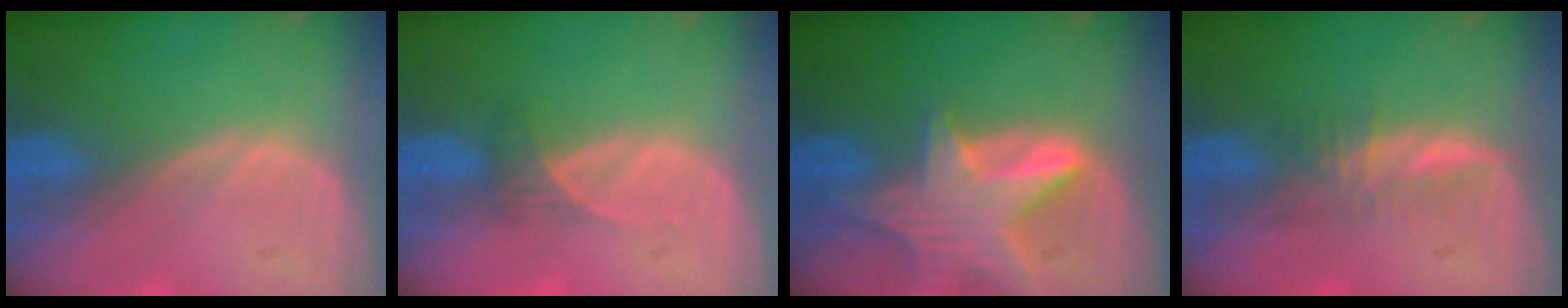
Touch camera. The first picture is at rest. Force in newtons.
{"total": 1.8, "press": 1.6, "slide": 0.8}
{"total": 8.4, "press": 7.5, "slide": 3.9}
{"total": 2.8, "press": 2.7, "slide": 0.5}